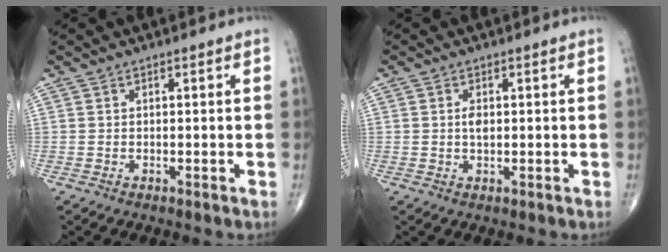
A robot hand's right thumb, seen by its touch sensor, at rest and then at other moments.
{"total": 1.9, "force": [0.2, 1.0, 1.6], "torque": [-0.025, -0.001, 0.003]}